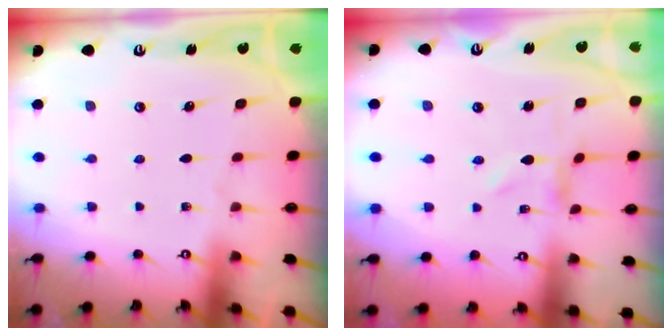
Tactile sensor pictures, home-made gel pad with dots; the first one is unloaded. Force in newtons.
{"total": 0.0}